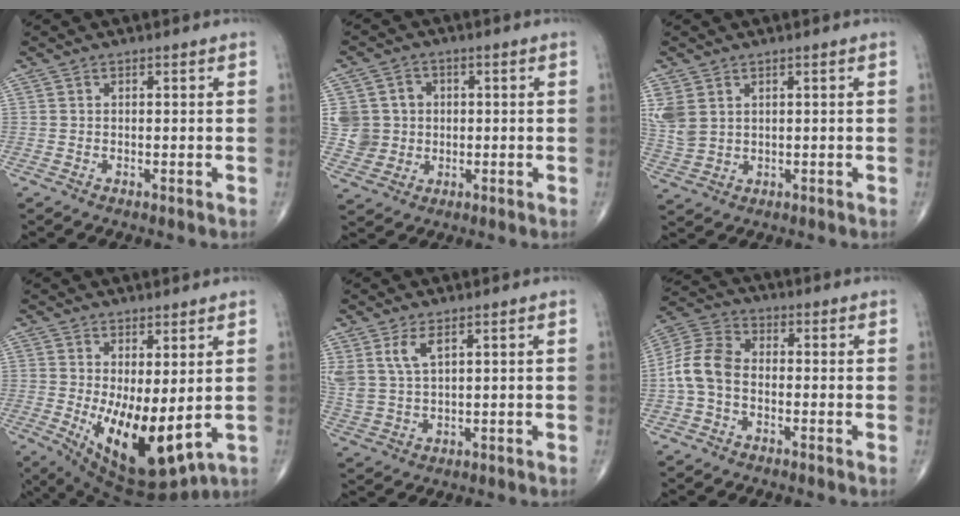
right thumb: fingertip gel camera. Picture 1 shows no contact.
{"total": 8.3, "force": [0.8, 7.9, 2.2], "torque": [-0.016, 0.005, 0.018]}
{"total": 6.0, "force": [2.2, 4.3, 3.5], "torque": [-0.080, -0.002, 0.056]}
{"total": 13.2, "force": [-0.6, 5.5, 11.9], "torque": [-0.191, -0.030, 0.013]}
{"total": 6.1, "force": [3.2, 2.7, 4.4], "torque": [-0.096, -0.010, 0.075]}
{"total": 8.5, "force": [-1.4, 5.9, 6.0], "torque": [-0.117, 0.025, -0.043]}